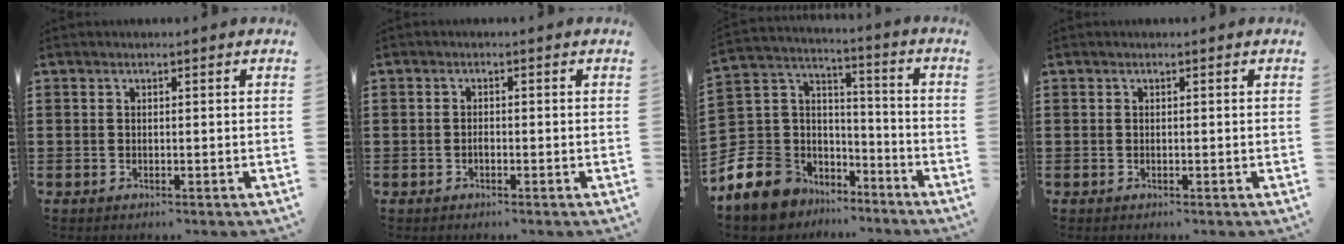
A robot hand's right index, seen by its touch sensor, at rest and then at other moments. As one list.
[{"total": 0.9, "force": [-0.4, 0.5, 0.5], "torque": [-0.013, -0.005, -0.006]}, {"total": 10.5, "force": [-7.0, 7.6, 1.8], "torque": [-0.102, 0.008, -0.139]}, {"total": 0.0}]